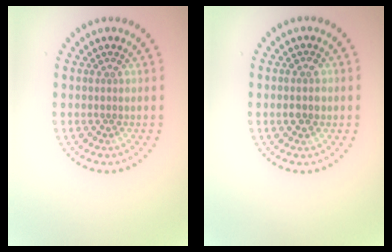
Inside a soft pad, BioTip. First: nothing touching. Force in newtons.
{"total": 1.2, "press": 1.2, "slide": 0.1}